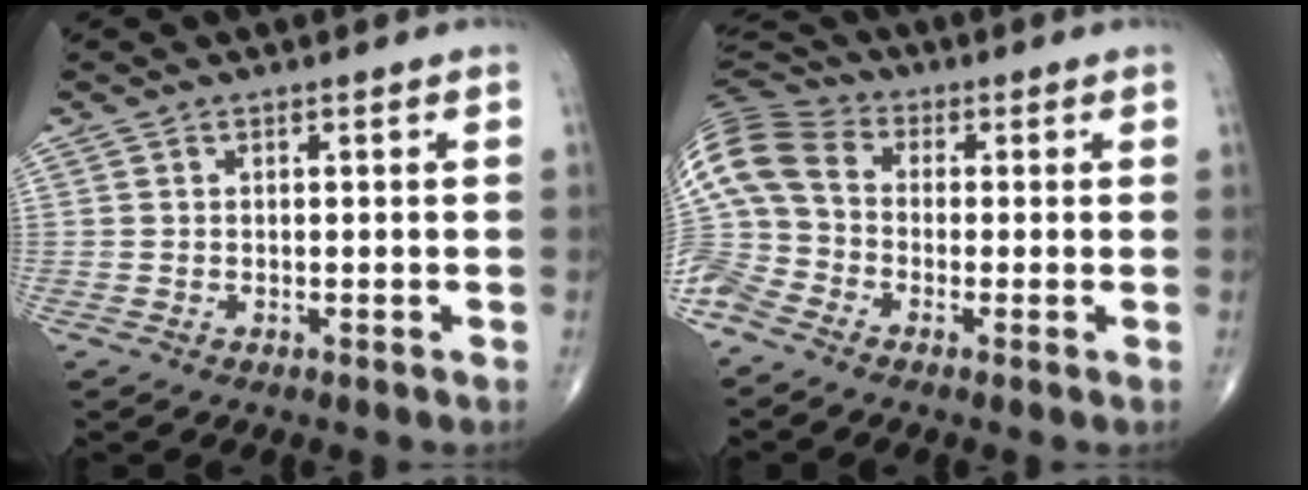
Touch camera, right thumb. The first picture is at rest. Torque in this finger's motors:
{"motor_torque": [0.35, 1.32, 1.95, -0.13, 0.66]}